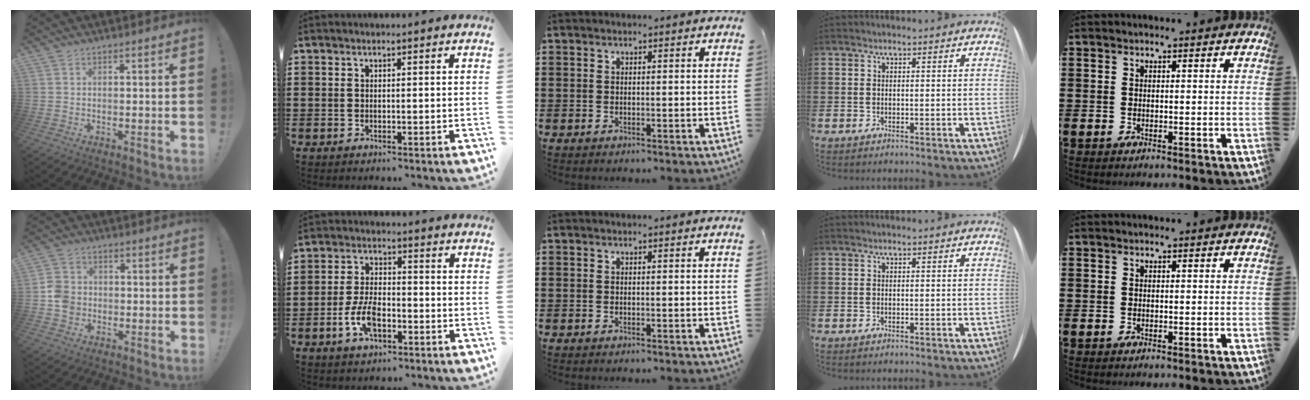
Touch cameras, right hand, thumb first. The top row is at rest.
{"thumb": {"total": 6.5, "force": [-1.4, 5.8, 2.6], "torque": [-0.045, 0.017, -0.024]}, "index": {"total": 6.5, "force": [-2.6, 3.2, 5.0], "torque": [-0.119, -0.003, -0.052]}}